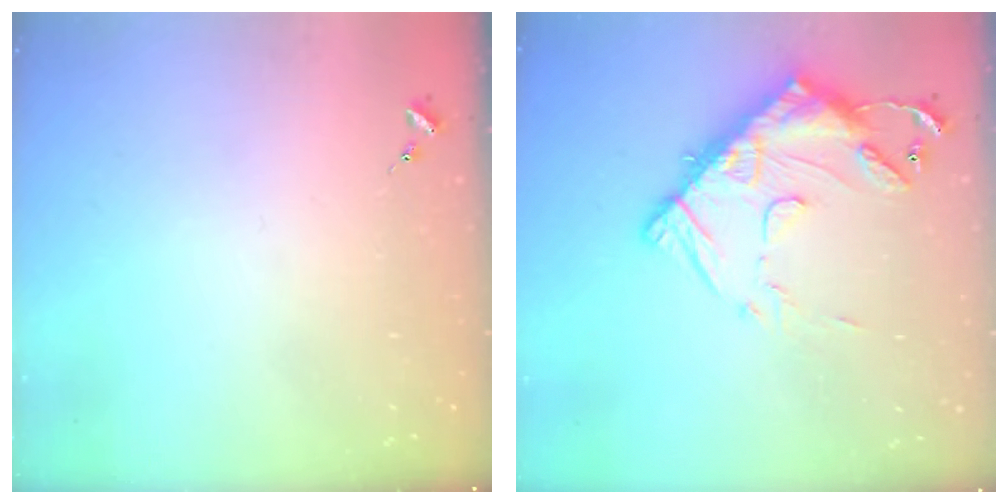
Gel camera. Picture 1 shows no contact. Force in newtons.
{"total": 16.8, "press": 16.7, "slide": 1.2}